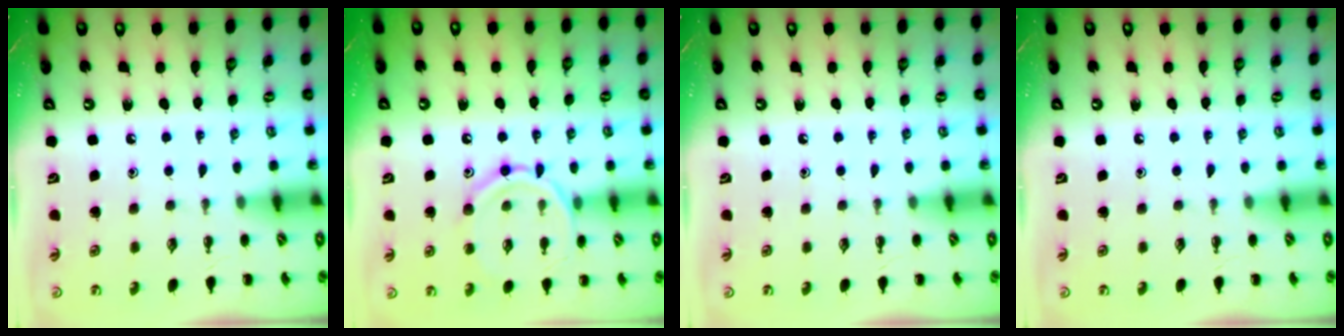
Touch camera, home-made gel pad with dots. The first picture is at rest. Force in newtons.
{"total": 13.0, "press": 12.9, "slide": 1.0}
{"total": 0.0}
{"total": 0.0}